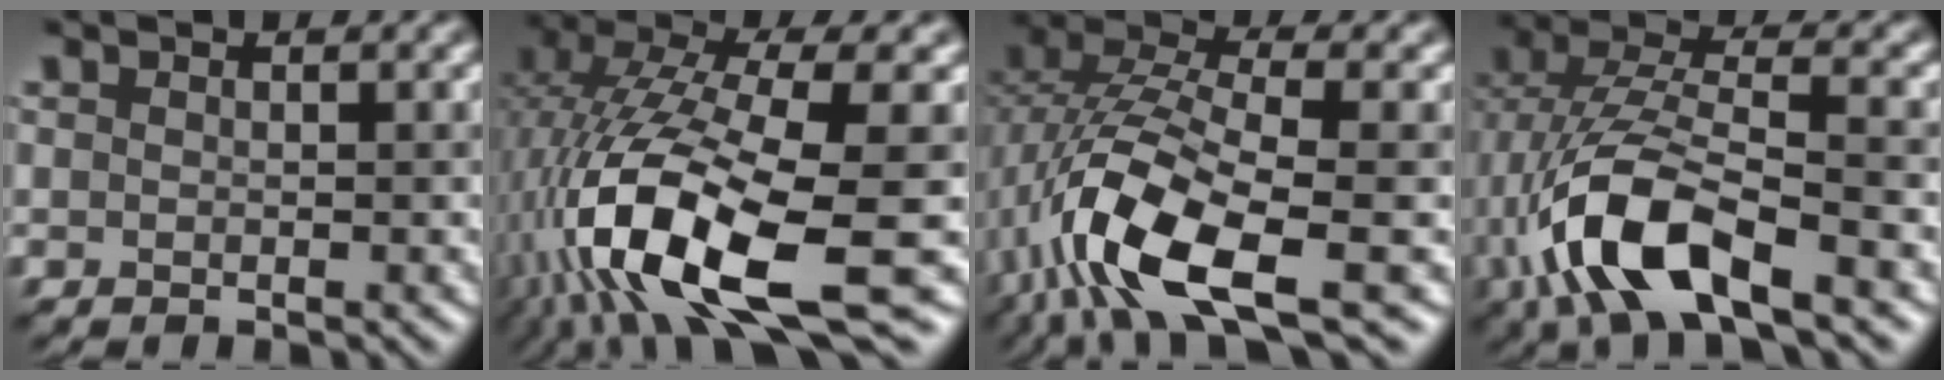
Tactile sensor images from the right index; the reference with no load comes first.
{"total": 14.6, "force": [-4.4, 4.7, 13.1], "torque": [-0.261, -0.003, -0.073]}
{"total": 10.6, "force": [-4.5, 3.7, 8.9], "torque": [-0.181, 0.005, -0.094]}
{"total": 9.9, "force": [-4.3, 3.9, 8.0], "torque": [-0.176, 0.002, -0.087]}